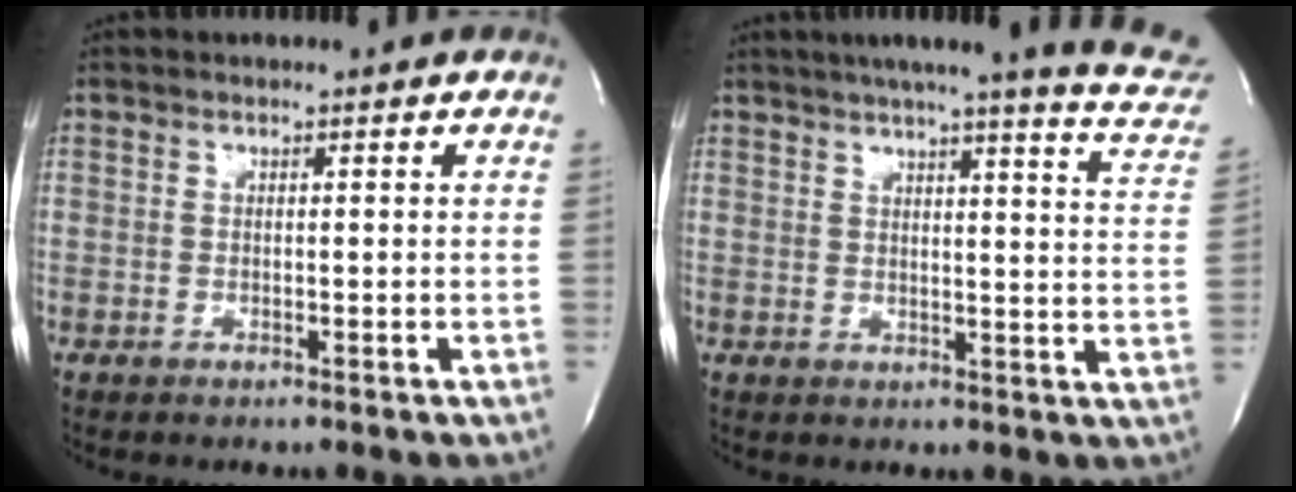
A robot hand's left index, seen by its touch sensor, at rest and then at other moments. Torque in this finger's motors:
{"motor_torque": [0.19, -0.31, 0.36, 0.03]}